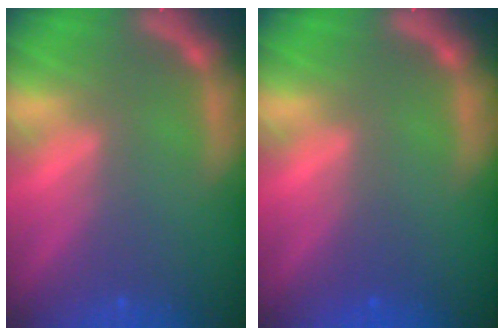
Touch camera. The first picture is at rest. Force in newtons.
{"total": 1.0}